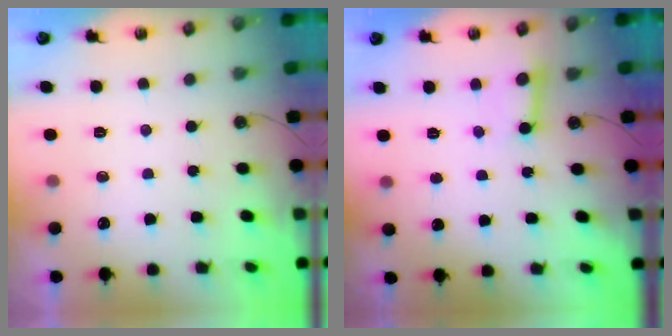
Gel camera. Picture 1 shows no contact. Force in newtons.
{"total": 6.0, "press": 6.0, "slide": 0.6}